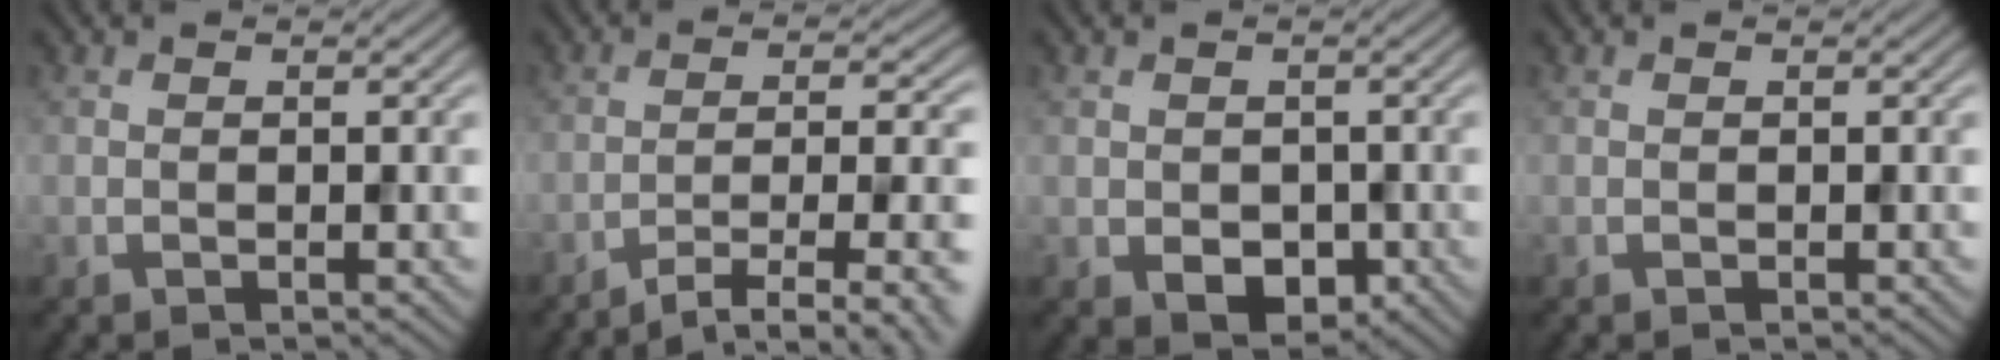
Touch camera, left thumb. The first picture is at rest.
{"total": 8.4, "force": [-5.6, 1.8, 5.9], "torque": [-0.092, 0.005, -0.083]}
{"total": 2.5, "force": [-0.5, 2.1, 1.2], "torque": [-0.032, -0.014, -0.003]}
{"total": 0.0}